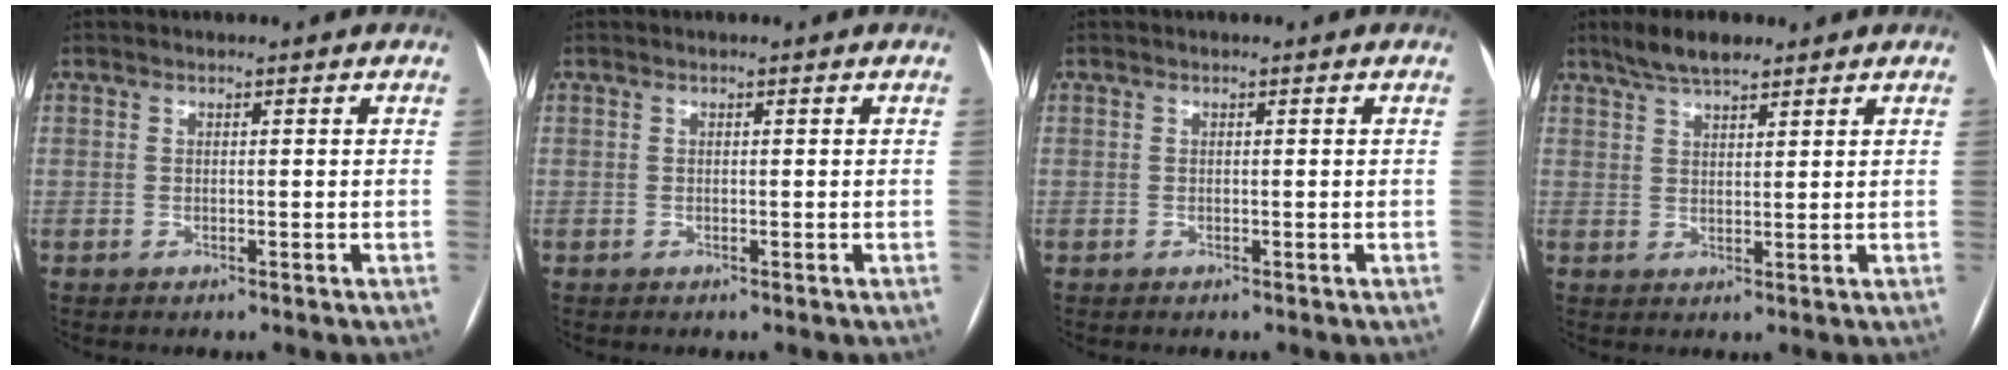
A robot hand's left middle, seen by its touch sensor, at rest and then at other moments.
{"total": 0.0}
{"total": 0.0}
{"total": 5.3, "force": [4.2, 1.3, 2.9], "torque": [-0.061, 0.014, 0.077]}